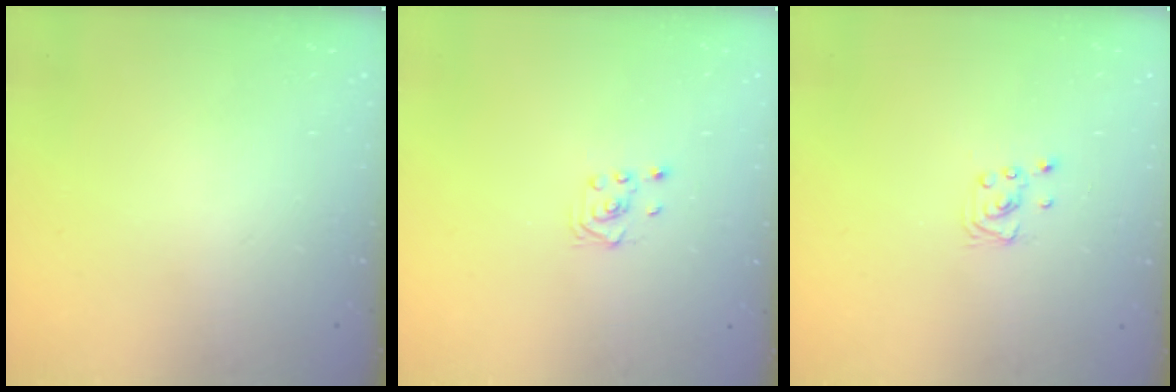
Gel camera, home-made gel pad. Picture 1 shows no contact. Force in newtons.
{"total": 1.6, "press": 1.4, "slide": 0.9}
{"total": 2.1, "press": 2.1, "slide": 0.2}